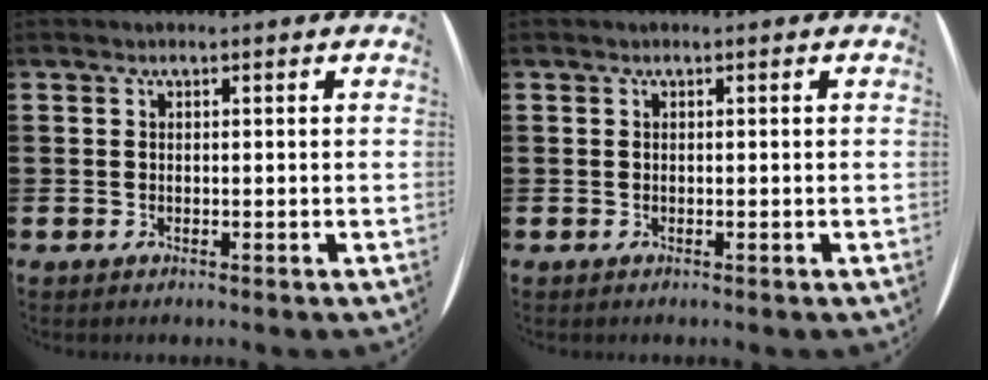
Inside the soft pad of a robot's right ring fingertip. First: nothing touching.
{"total": 0.0}